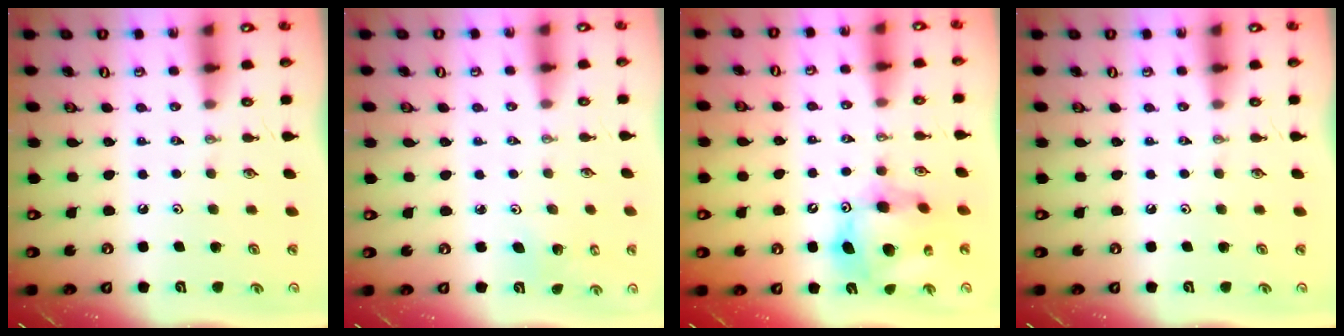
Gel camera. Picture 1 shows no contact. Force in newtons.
{"total": 2.7, "press": 2.7, "slide": 0.4}
{"total": 14.3, "press": 14.2, "slide": 1.2}
{"total": 0.0}